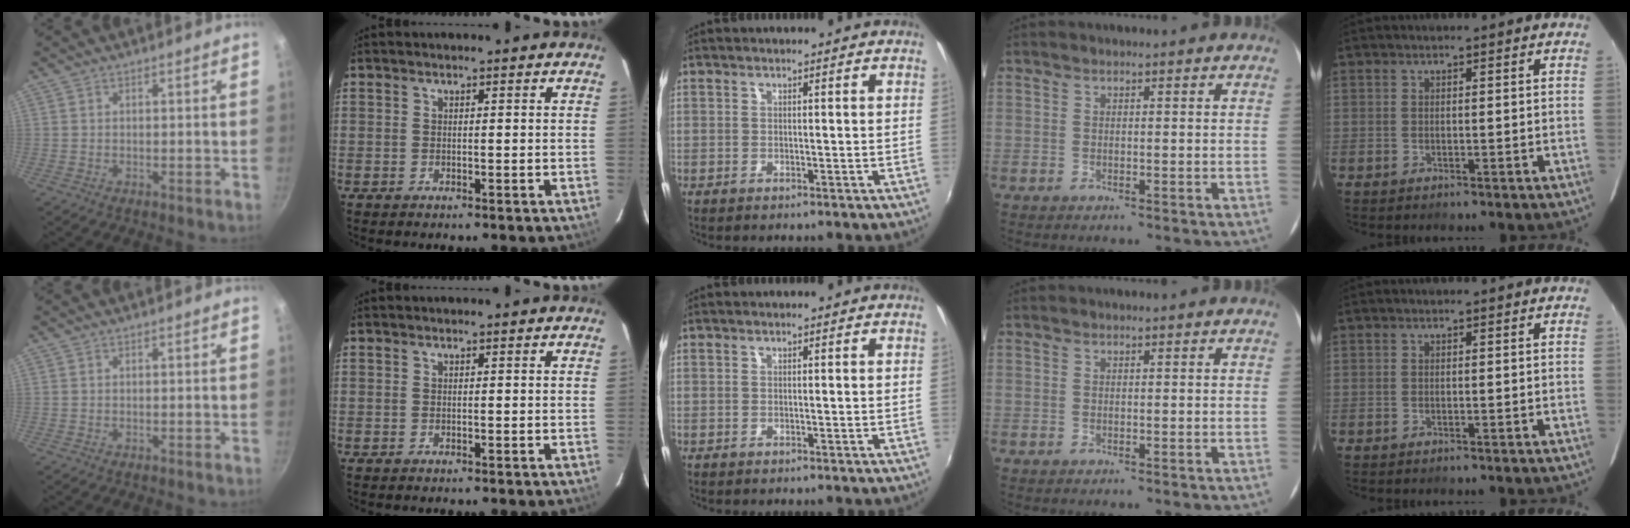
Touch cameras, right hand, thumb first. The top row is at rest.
{}